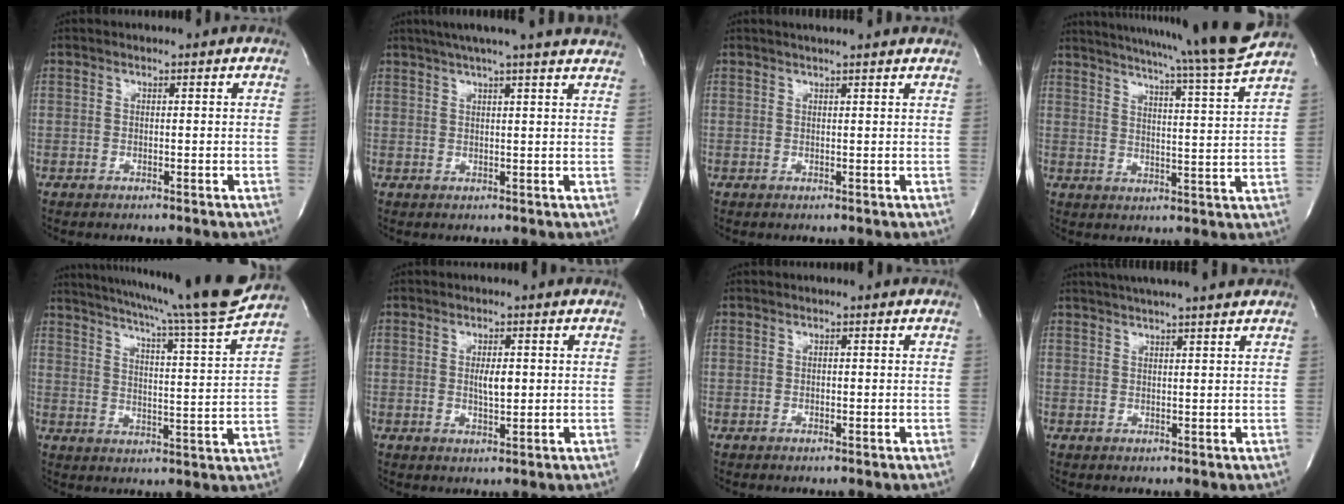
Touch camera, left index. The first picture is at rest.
{"total": 16.5, "force": [14.4, -0.4, 8.0], "torque": [-0.132, 0.015, 0.178]}
{"total": 6.8, "force": [6.0, 0.1, 3.1], "torque": [-0.050, 0.024, 0.067]}
{"total": 17.7, "force": [15.9, -2.6, 7.2], "torque": [-0.122, -0.067, 0.209]}
{"total": 18.9, "force": [16.7, -2.1, 8.6], "torque": [-0.143, -0.054, 0.223]}
{"total": 3.1, "force": [-0.1, 1.0, 2.9], "torque": [-0.050, -0.005, -0.001]}
{"total": 0.5, "force": [-0.4, 0.3, 0.2], "torque": [-0.004, -0.003, -0.008]}
{"total": 9.2, "force": [7.8, -0.2, 4.8], "torque": [-0.079, 0.022, 0.097]}